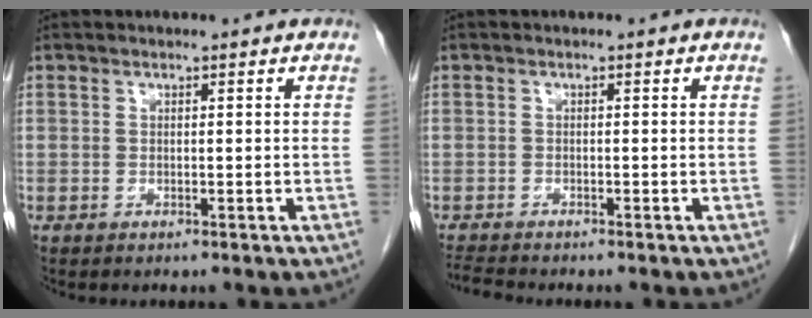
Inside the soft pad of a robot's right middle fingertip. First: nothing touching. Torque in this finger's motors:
{"motor_torque": [0.27, -0.10, -0.02, -0.01]}